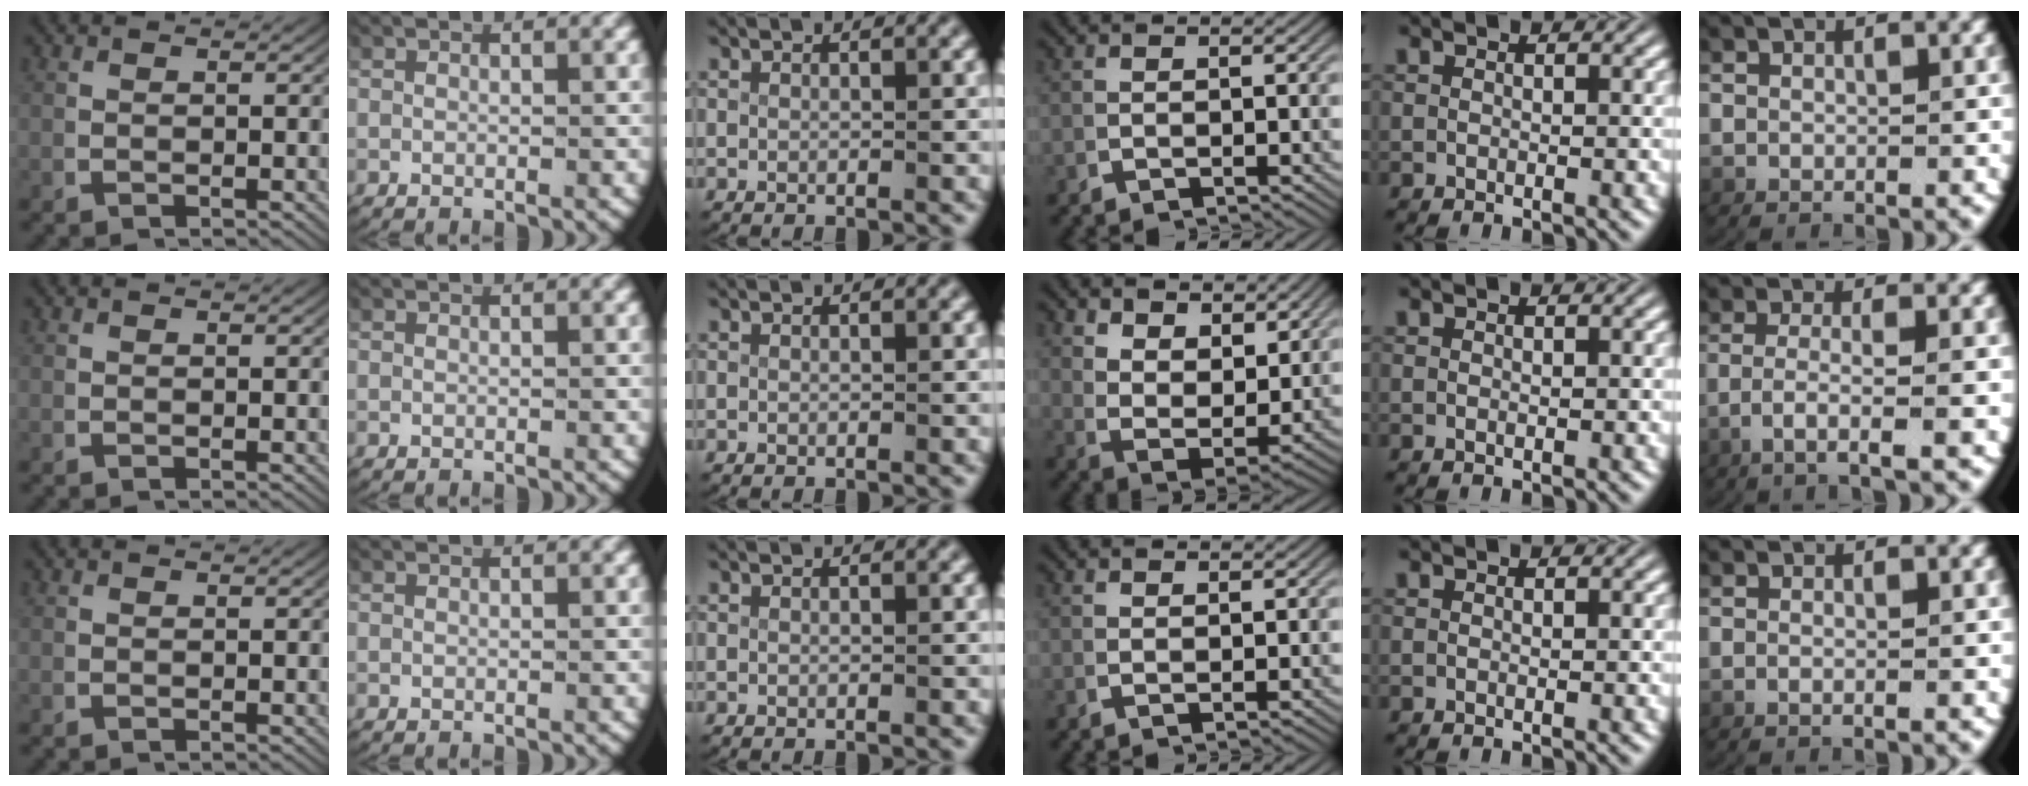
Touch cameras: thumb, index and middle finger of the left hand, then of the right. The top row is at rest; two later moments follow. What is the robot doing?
{"motion": "lift_and_place", "object": "towel"}